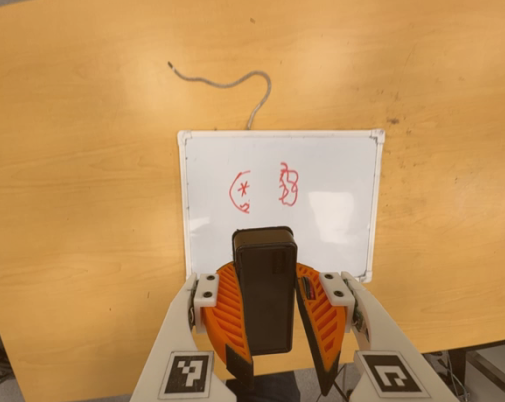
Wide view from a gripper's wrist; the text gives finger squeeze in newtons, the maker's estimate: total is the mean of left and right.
{"total": 10.0, "left": 9.8, "right": 10.1}